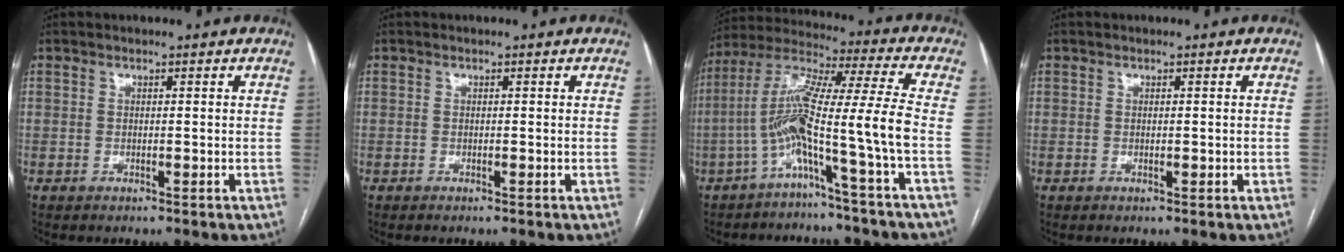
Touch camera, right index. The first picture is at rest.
{"total": 0.0}
{"total": 12.6, "force": [-4.4, -2.3, 11.6], "torque": [-0.225, 0.027, -0.088]}
{"total": 0.5, "force": [0.0, 0.3, 0.4], "torque": [-0.006, 0.002, 0.006]}